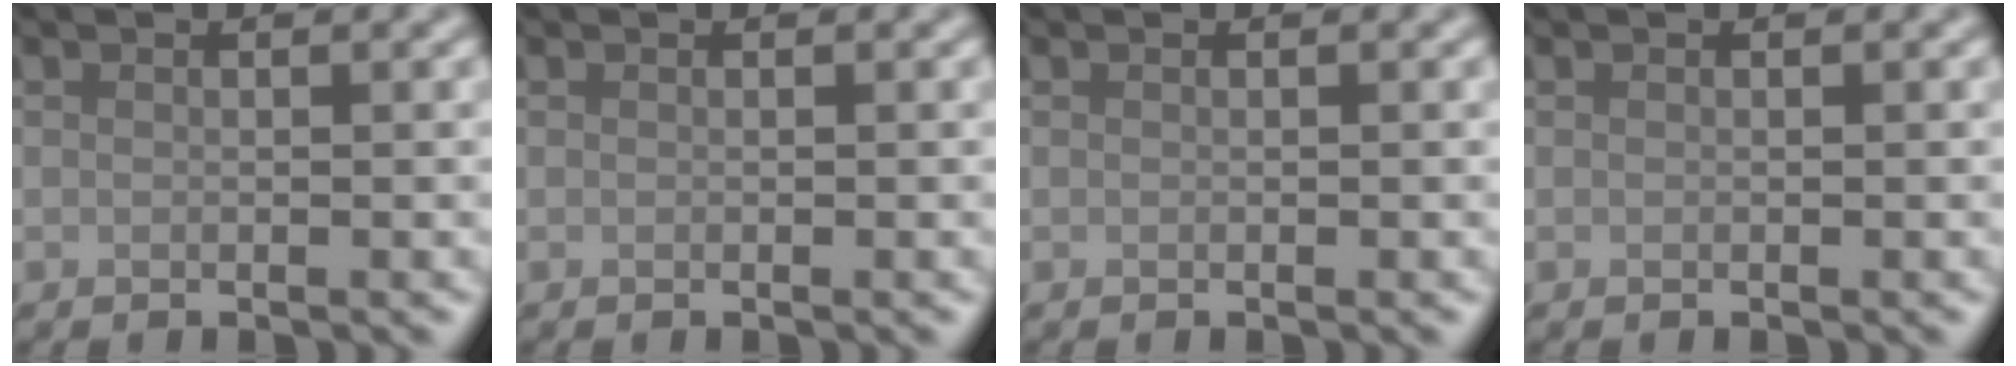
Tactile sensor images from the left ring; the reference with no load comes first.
{"total": 0.0}
{"total": 0.0}
{"total": 0.0}